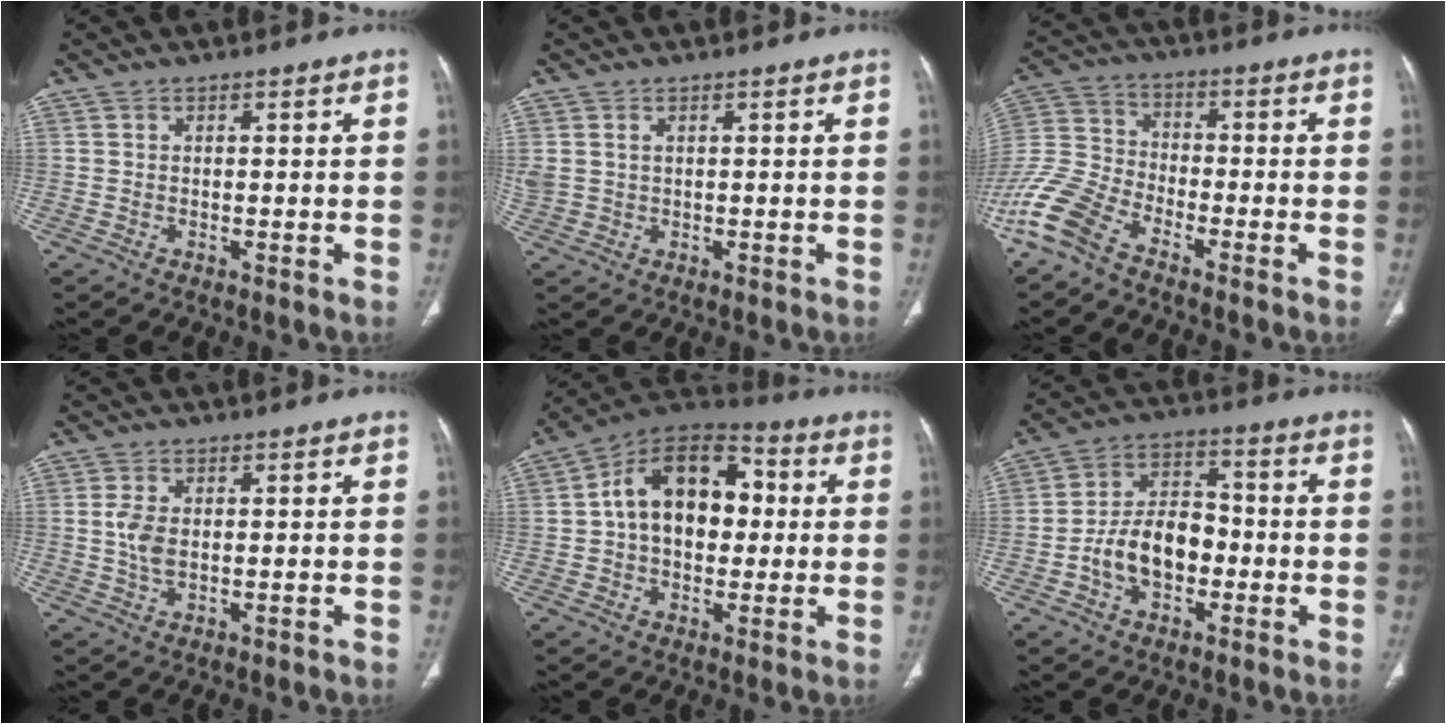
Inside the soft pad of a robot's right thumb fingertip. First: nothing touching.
{"total": 3.3, "force": [0.7, 2.4, 2.2], "torque": [-0.065, 0.009, 0.019]}
{"total": 11.3, "force": [-8.2, 5.0, 6.0], "torque": [-0.135, 0.034, -0.173]}
{"total": 3.9, "force": [0.0, 2.1, 3.3], "torque": [-0.072, 0.000, -0.001]}
{"total": 16.8, "force": [1.7, 11.1, 12.5], "torque": [-0.161, 0.035, 0.017]}
{"total": 11.6, "force": [-3.0, 7.7, 8.2], "torque": [-0.124, 0.040, -0.057]}